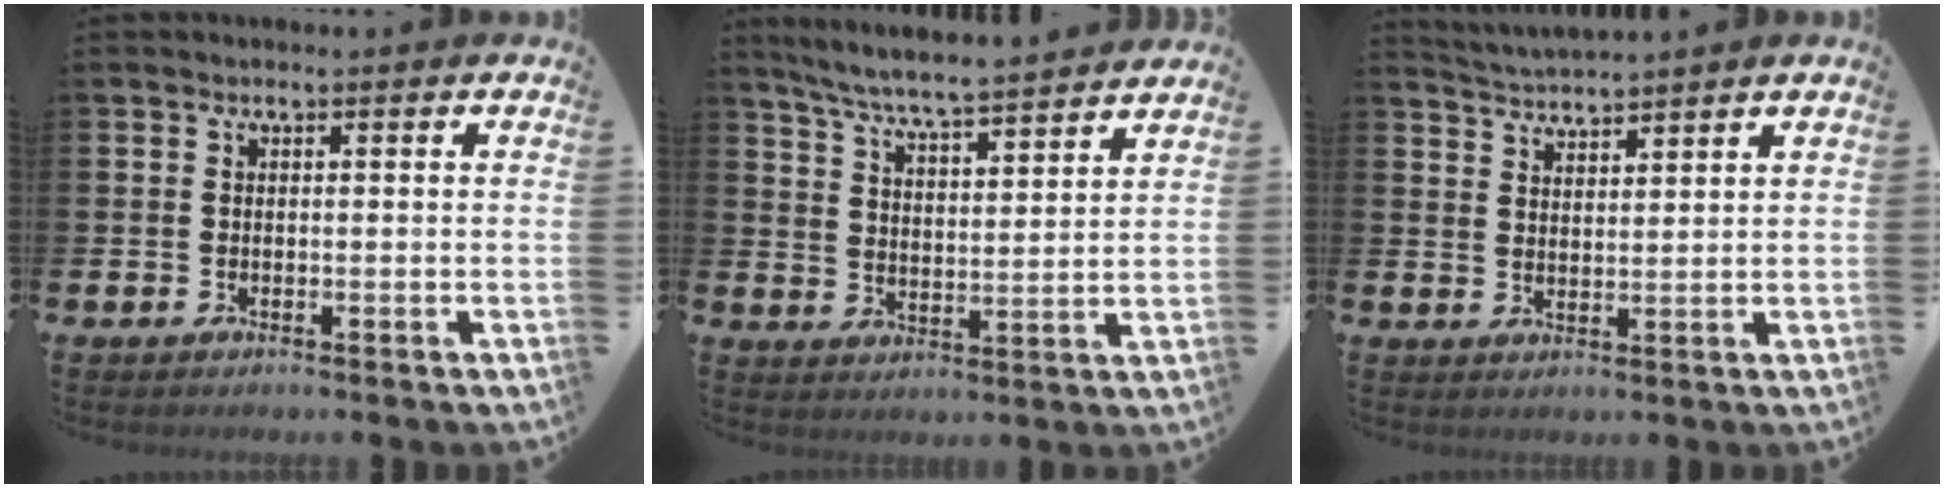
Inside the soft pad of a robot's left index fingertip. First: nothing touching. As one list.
[{"total": 6.6, "force": [6.3, -0.2, 1.9], "torque": [-0.061, -0.045, 0.107]}, {"total": 3.6, "force": [3.6, -0.2, -0.3], "torque": [-0.008, -0.018, 0.065]}]